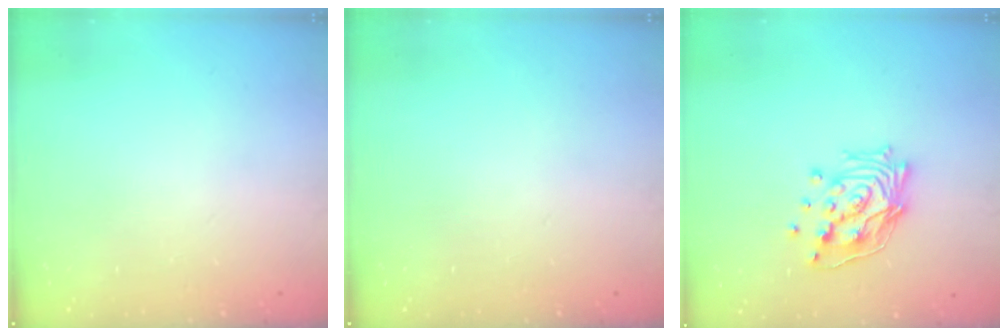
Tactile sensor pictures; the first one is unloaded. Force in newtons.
{"total": 0.0}
{"total": 14.9, "press": 14.8, "slide": 1.4}